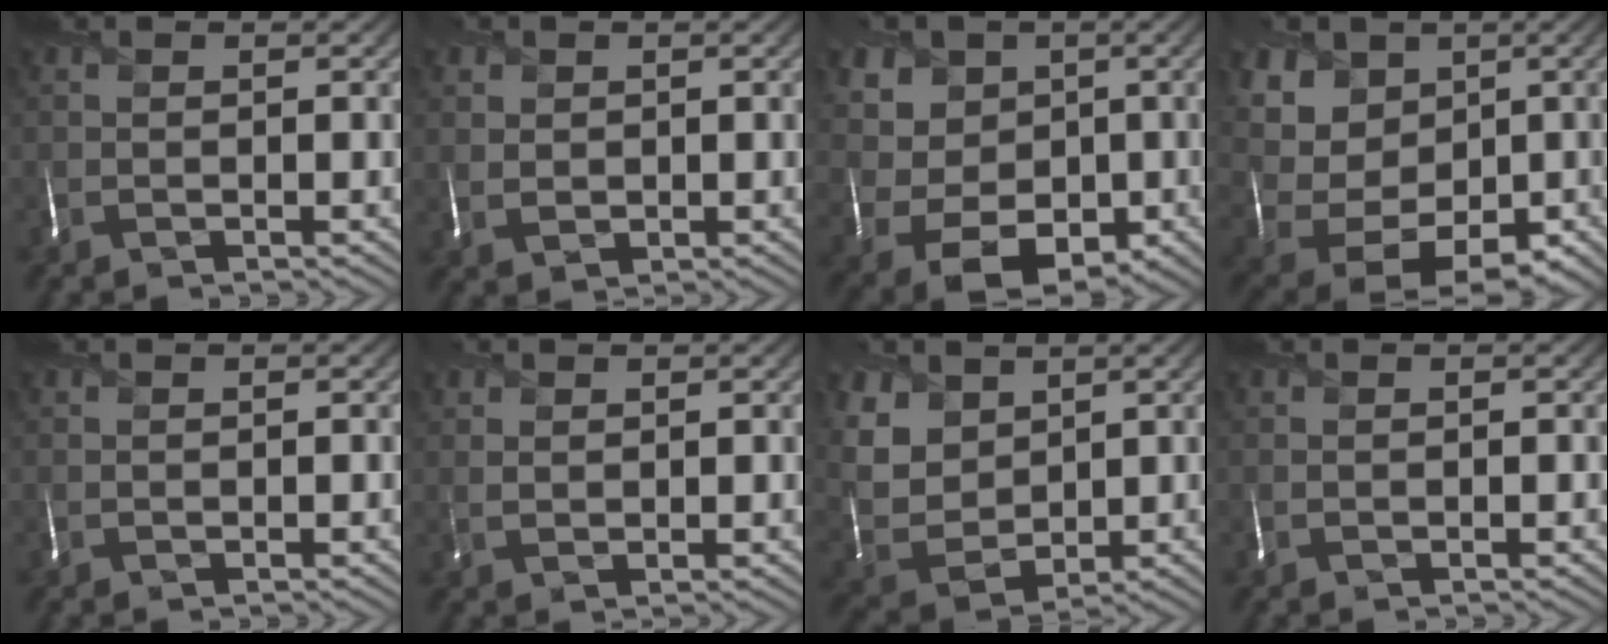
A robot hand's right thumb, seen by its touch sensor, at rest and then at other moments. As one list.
[{"total": 2.8, "force": [1.3, 2.3, 1.1], "torque": [-0.027, 0.000, 0.028]}, {"total": 9.6, "force": [0.6, 8.4, 4.7], "torque": [-0.123, -0.015, 0.012]}, {"total": 12.7, "force": [3.3, 10.3, 6.7], "torque": [-0.192, 0.011, 0.071]}, {"total": 0.7, "force": [0.7, 0.1, 0.0], "torque": [0.000, 0.001, 0.018]}, {"total": 1.9, "force": [1.8, 0.7, 0.3], "torque": [-0.007, 0.002, 0.043]}, {"total": 9.9, "force": [5.0, 6.7, 5.2], "torque": [-0.170, 0.014, 0.104]}, {"total": 0.7, "force": [0.7, -0.2, -0.1], "torque": [0.005, 0.001, 0.018]}]